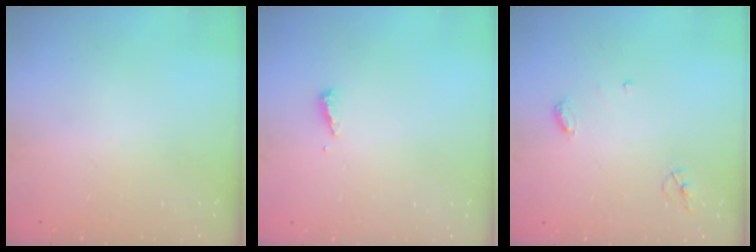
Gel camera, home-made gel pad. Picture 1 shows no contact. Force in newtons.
{"total": 3.6, "press": 3.6, "slide": 0.4}
{"total": 4.7, "press": 4.6, "slide": 0.5}